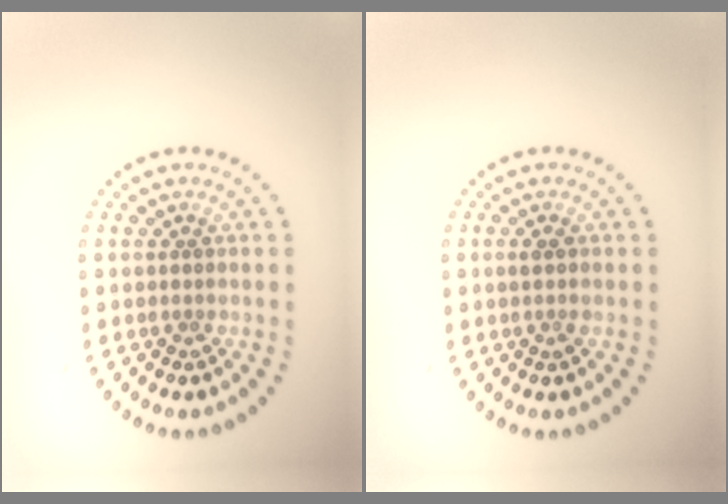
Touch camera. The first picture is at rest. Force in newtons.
{"total": 0.9, "press": 0.9, "slide": 0.3}